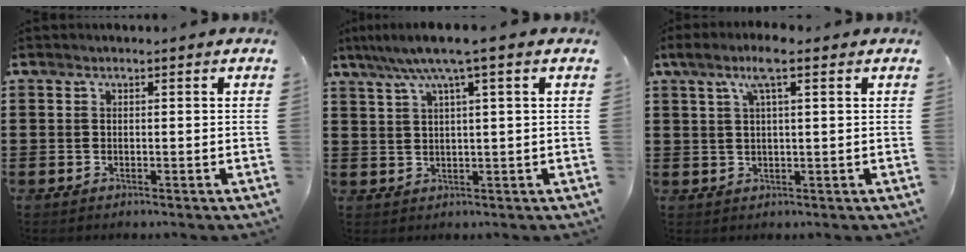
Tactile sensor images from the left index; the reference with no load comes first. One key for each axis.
{"total": 5.4, "fx": 3.0, "fy": -0.2, "fz": 4.6, "tx": -0.095, "ty": 0.000, "tz": 0.049}
{"total": 5.0, "fx": 2.5, "fy": 0.8, "fz": 4.3, "tx": -0.090, "ty": 0.007, "tz": 0.042}